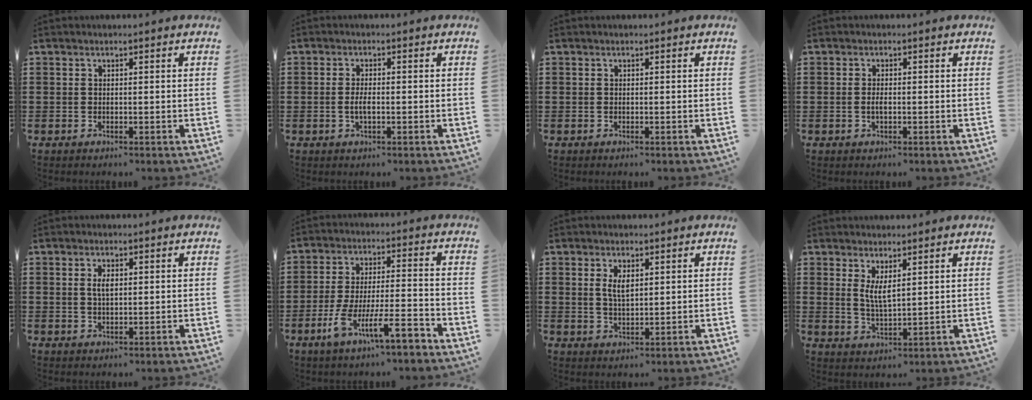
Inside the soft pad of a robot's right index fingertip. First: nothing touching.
{"total": 2.2, "force": [-0.4, 0.7, 2.0], "torque": [-0.044, -0.001, -0.009]}
{"total": 0.0}
{"total": 1.3, "force": [-0.2, 0.4, 1.2], "torque": [-0.023, 0.001, -0.004]}
{"total": 2.4, "force": [0.5, 1.0, 2.1], "torque": [-0.045, 0.006, 0.007]}
{"total": 10.6, "force": [-6.7, 1.9, 8.1], "torque": [-0.161, -0.003, -0.126]}
{"total": 3.2, "force": [1.2, 1.3, 2.7], "torque": [-0.056, 0.005, 0.020]}
{"total": 3.6, "force": [1.6, 1.1, 3.0], "torque": [-0.063, 0.000, 0.029]}